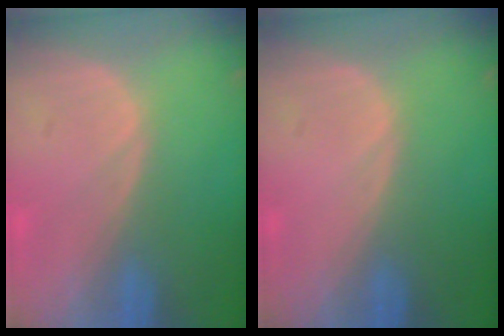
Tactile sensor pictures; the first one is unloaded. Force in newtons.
{"total": 0.0}